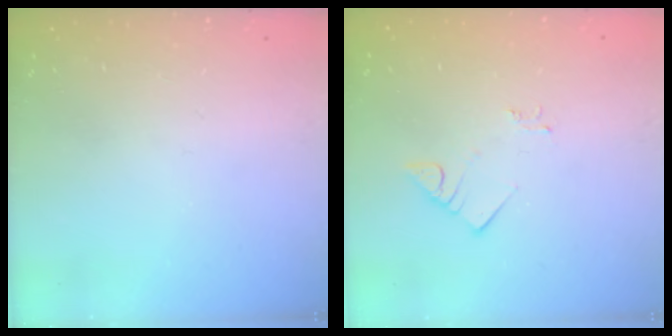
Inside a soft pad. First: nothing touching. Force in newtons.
{"total": 2.5, "press": 2.5, "slide": 0.3}